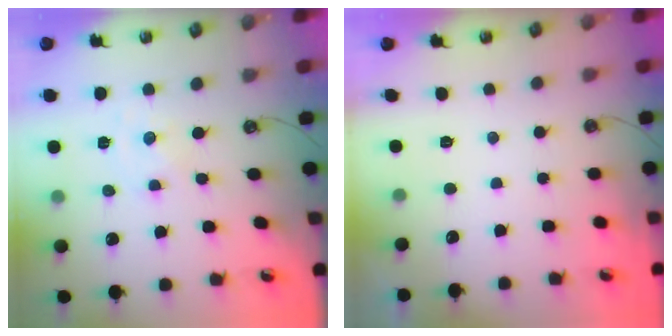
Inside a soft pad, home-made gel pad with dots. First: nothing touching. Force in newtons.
{"total": 0.0}